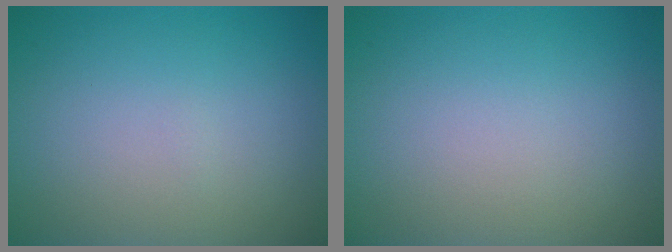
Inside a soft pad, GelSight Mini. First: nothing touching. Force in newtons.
{"total": 0.0}